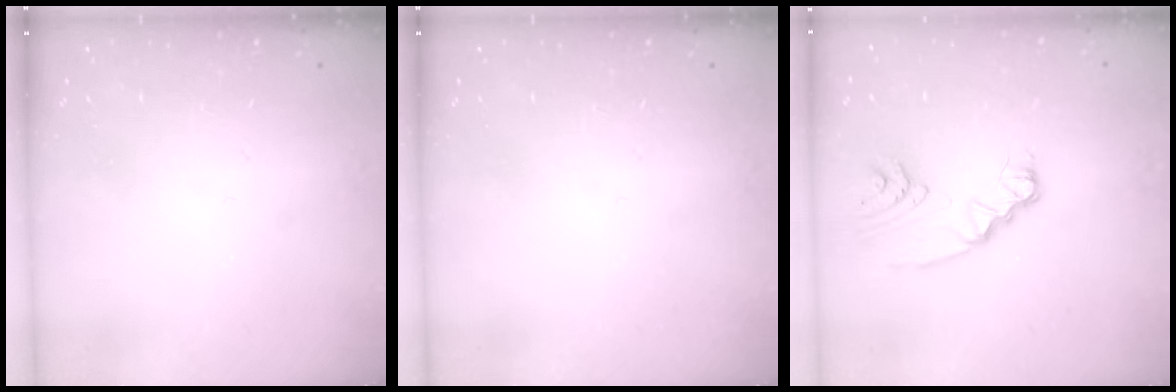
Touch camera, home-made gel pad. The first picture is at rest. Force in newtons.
{"total": 0.0}
{"total": 6.3, "press": 6.3, "slide": 0.1}